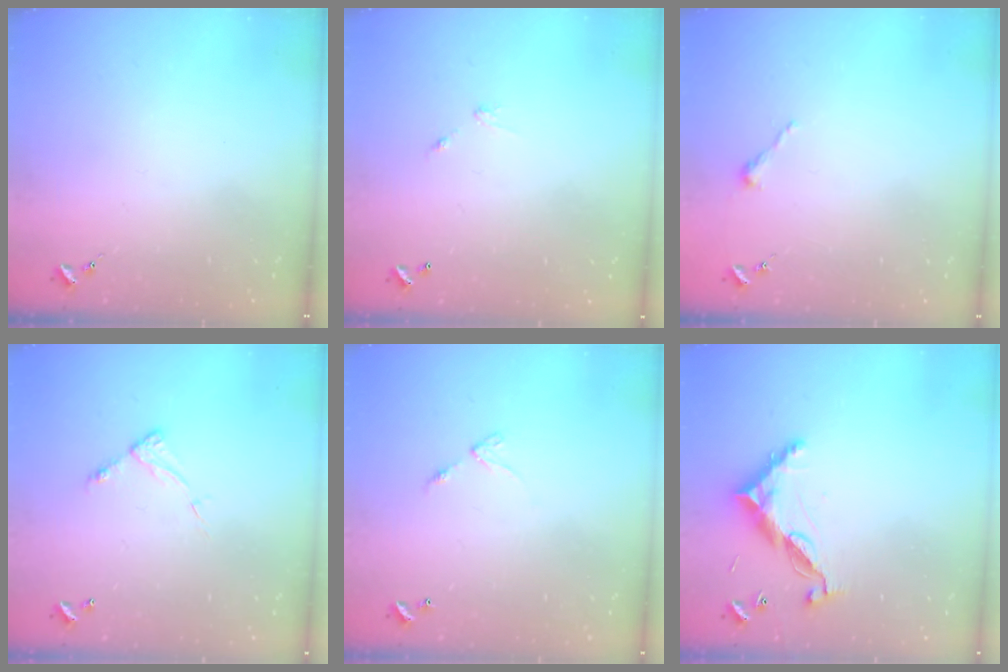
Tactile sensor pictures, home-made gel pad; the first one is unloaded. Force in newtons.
{"total": 4.5, "press": 4.5, "slide": 0.3}
{"total": 2.5, "press": 2.5, "slide": 0.2}
{"total": 6.4, "press": 6.4, "slide": 0.6}
{"total": 4.7, "press": 4.7, "slide": 0.4}
{"total": 9.9, "press": 9.9, "slide": 0.4}